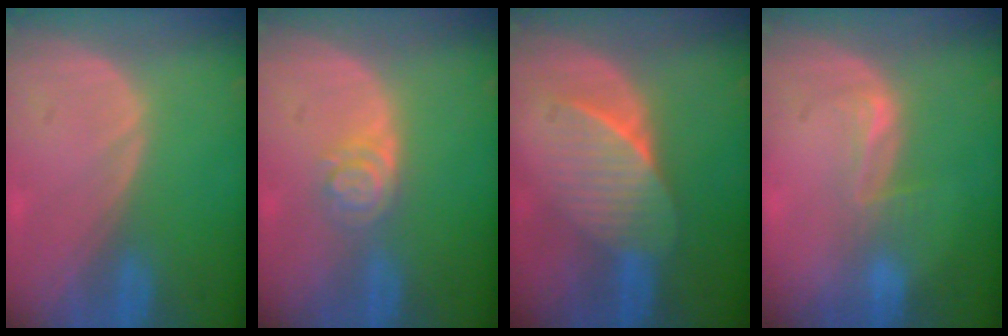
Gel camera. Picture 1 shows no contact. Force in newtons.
{"total": 4.0, "press": 3.6, "slide": 1.7}
{"total": 7.6, "press": 6.8, "slide": 3.5}
{"total": 2.7, "press": 2.3, "slide": 1.5}